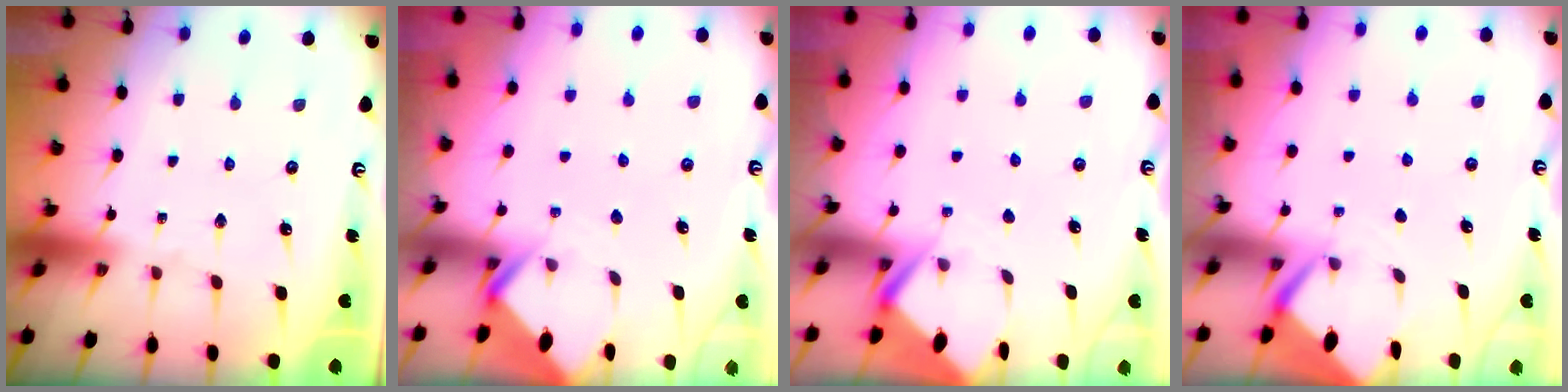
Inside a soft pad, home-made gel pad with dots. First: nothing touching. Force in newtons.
{"total": 2.9, "press": 2.9, "slide": 0.2}
{"total": 2.7, "press": 2.7, "slide": 0.3}
{"total": 2.6, "press": 2.6, "slide": 0.1}